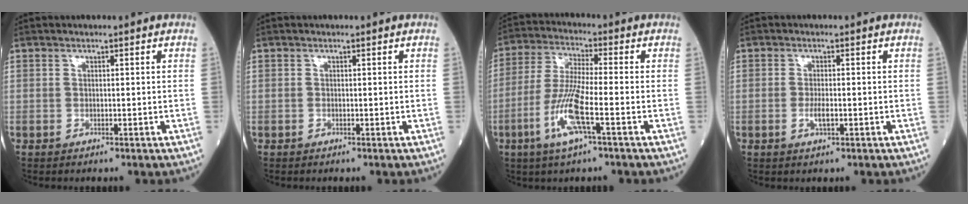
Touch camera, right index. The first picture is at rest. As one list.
[{"total": 0.0}, {"total": 9.6, "force": [-3.7, 0.4, 8.9], "torque": [-0.186, -0.010, -0.077]}, {"total": 2.2, "force": [-0.6, 0.6, 2.1], "torque": [-0.042, -0.001, -0.008]}]